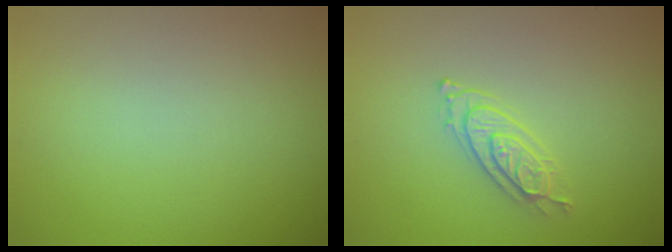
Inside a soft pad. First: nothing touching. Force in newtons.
{"total": 2.2, "press": 2.1, "slide": 0.7}